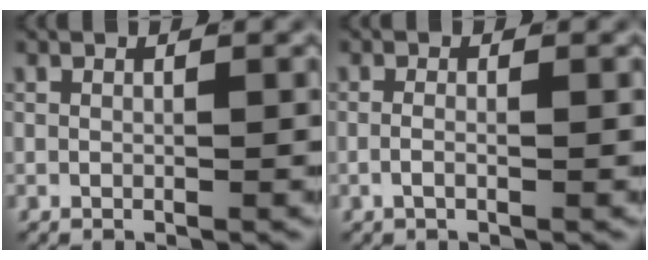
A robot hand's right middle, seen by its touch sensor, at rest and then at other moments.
{"total": 1.2, "force": [-0.8, 0.0, 0.9], "torque": [-0.024, -0.007, -0.011]}